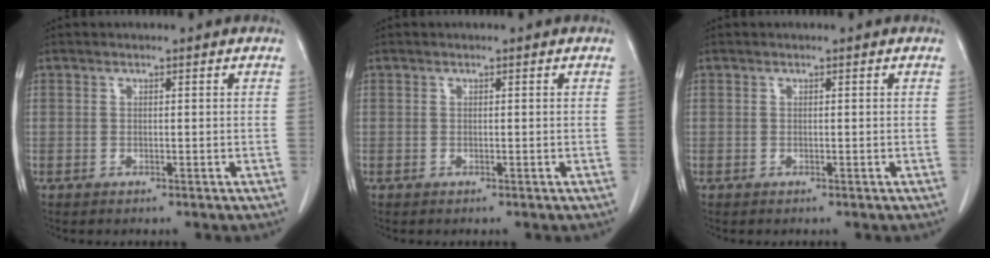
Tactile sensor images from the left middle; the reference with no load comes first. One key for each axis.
{"total": 0.0}
{"total": 0.0}